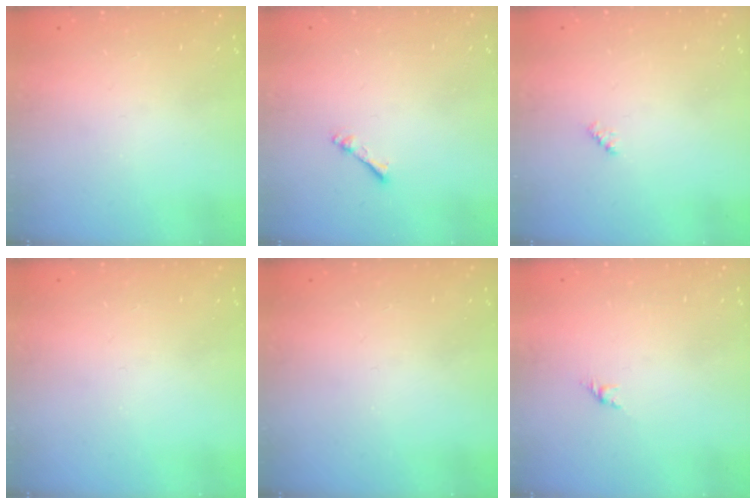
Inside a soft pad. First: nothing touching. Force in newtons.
{"total": 1.1, "press": 1.1, "slide": 0.2}
{"total": 2.4, "press": 2.4, "slide": 0.4}
{"total": 0.0}
{"total": 0.0}
{"total": 1.6, "press": 1.5, "slide": 0.7}